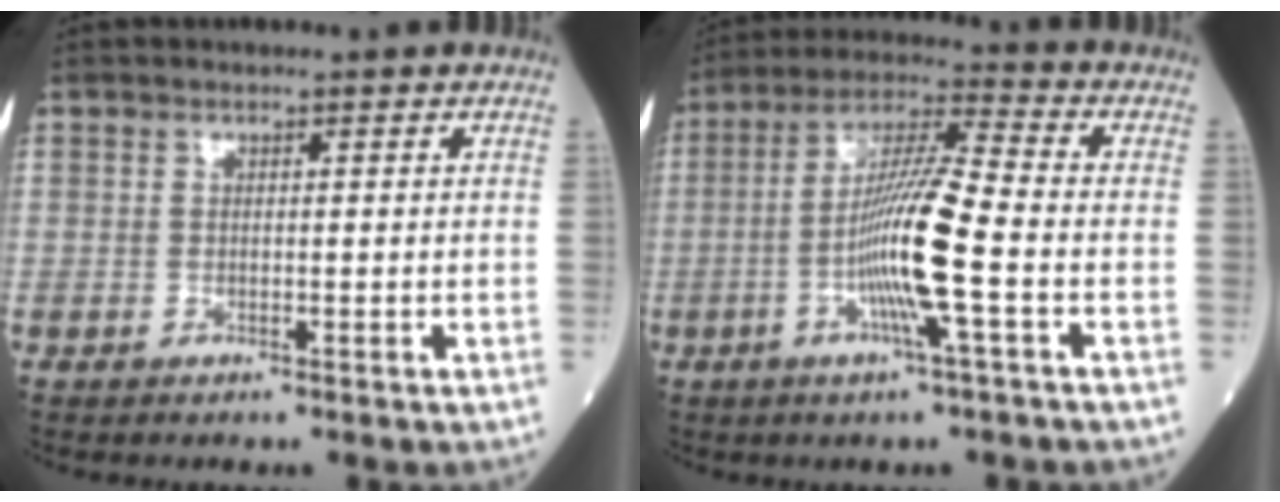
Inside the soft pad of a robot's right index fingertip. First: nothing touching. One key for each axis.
{"total": 11.9, "fx": -3.0, "fy": -0.2, "fz": 11.5, "tx": -0.219, "ty": -0.002, "tz": -0.065}